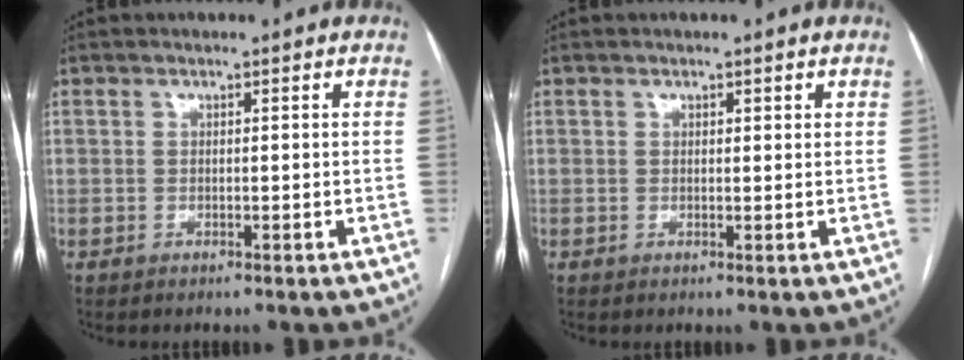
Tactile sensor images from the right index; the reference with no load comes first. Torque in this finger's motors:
{"motor_torque": [-0.13, -0.02, 0.02, 0.00]}